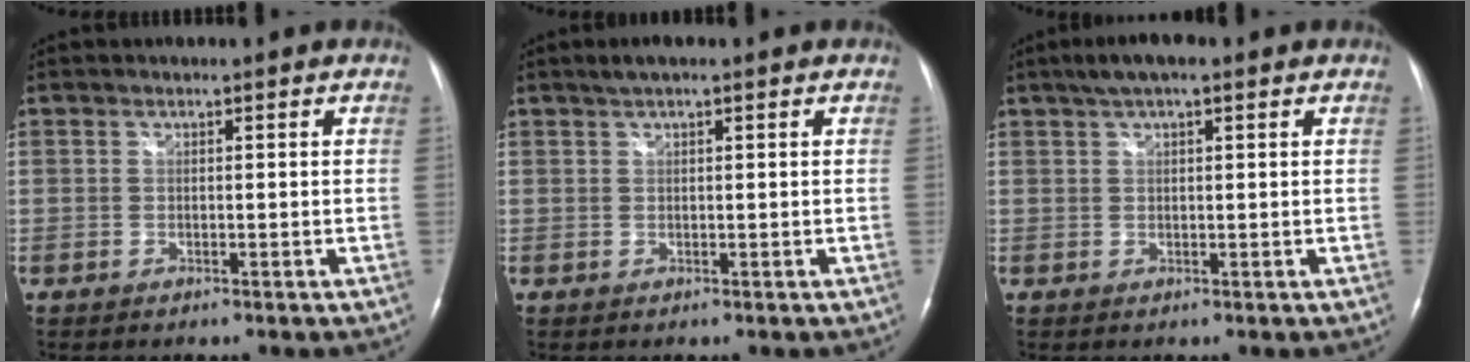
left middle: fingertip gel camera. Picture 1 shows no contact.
{"total": 2.4, "force": [1.6, 0.4, 1.7], "torque": [-0.036, 0.017, 0.028]}
{"total": 5.3, "force": [3.5, 1.2, 3.8], "torque": [-0.070, 0.028, 0.055]}